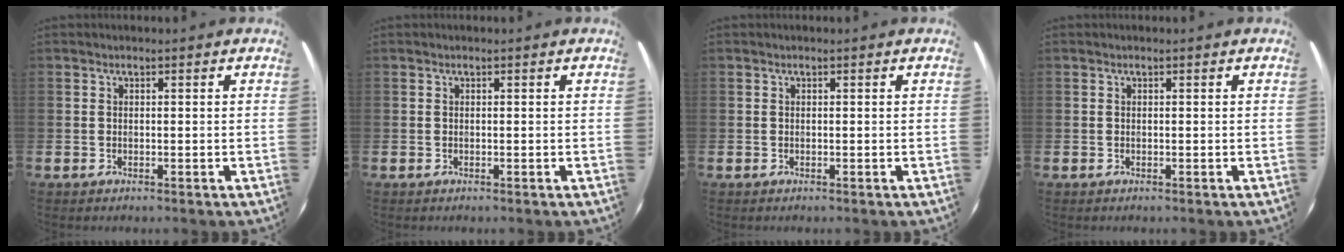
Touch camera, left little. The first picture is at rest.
{"total": 0.0}
{"total": 0.0}
{"total": 0.0}